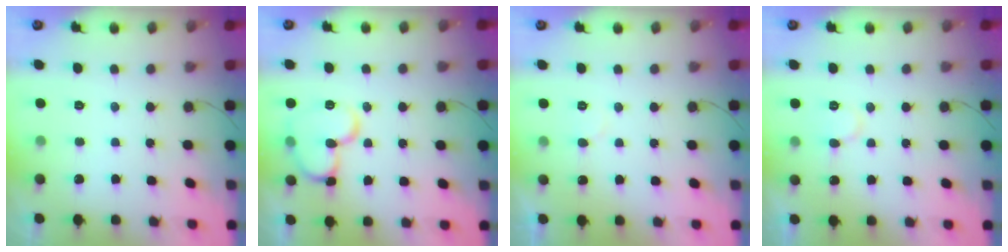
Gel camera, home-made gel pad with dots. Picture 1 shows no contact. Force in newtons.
{"total": 12.5, "press": 12.4, "slide": 1.3}
{"total": 3.1, "press": 3.1, "slide": 0.2}
{"total": 6.4, "press": 6.4, "slide": 0.4}